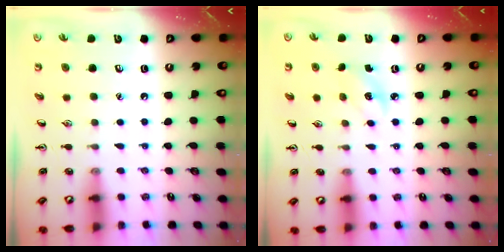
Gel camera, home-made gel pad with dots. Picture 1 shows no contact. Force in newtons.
{"total": 2.6, "press": 2.5, "slide": 0.8}